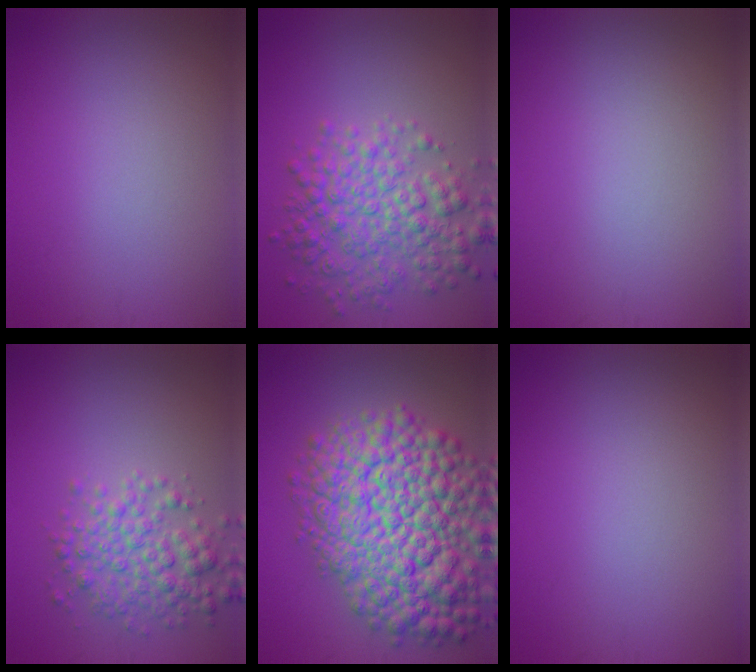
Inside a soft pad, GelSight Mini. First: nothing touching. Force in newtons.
{"total": 5.8, "press": 5.8, "slide": 0.1}
{"total": 0.0}
{"total": 4.0, "press": 4.0, "slide": 0.1}
{"total": 13.5, "press": 13.5, "slide": 0.5}
{"total": 0.0}